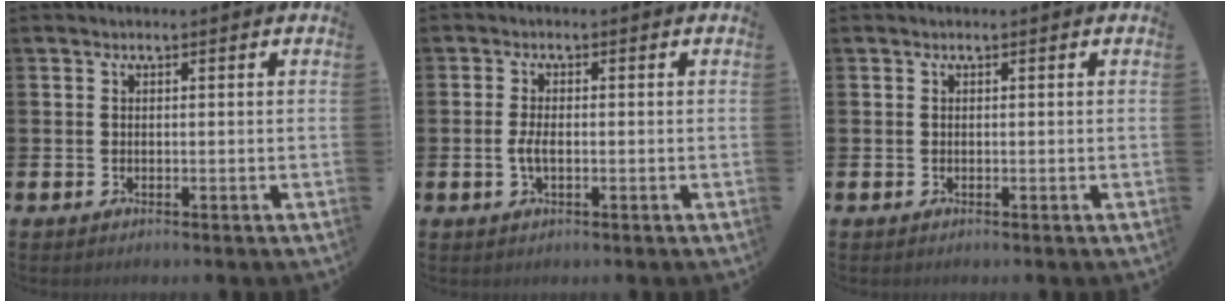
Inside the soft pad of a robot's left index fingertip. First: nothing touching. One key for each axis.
{"total": 2.3, "fx": -0.4, "fy": 1.0, "fz": 2.0, "tx": -0.037, "ty": 0.001, "tz": -0.008}
{"total": 0.0}